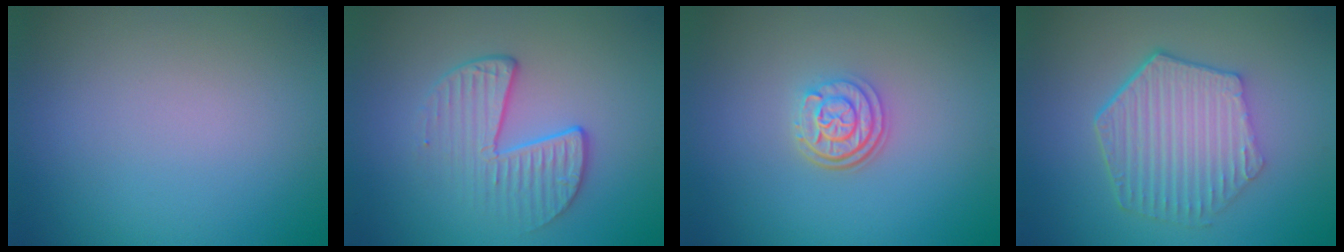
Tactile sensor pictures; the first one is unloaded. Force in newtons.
{"total": 3.4, "press": 2.8, "slide": 2.0}
{"total": 3.1, "press": 2.4, "slide": 1.9}
{"total": 6.1, "press": 4.5, "slide": 4.0}